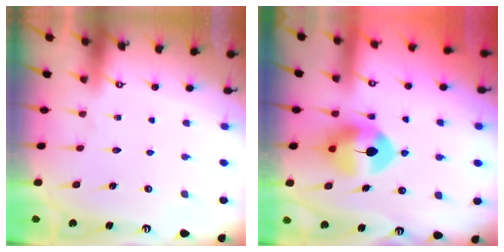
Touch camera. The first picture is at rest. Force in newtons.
{"total": 9.4, "press": 9.3, "slide": 1.1}